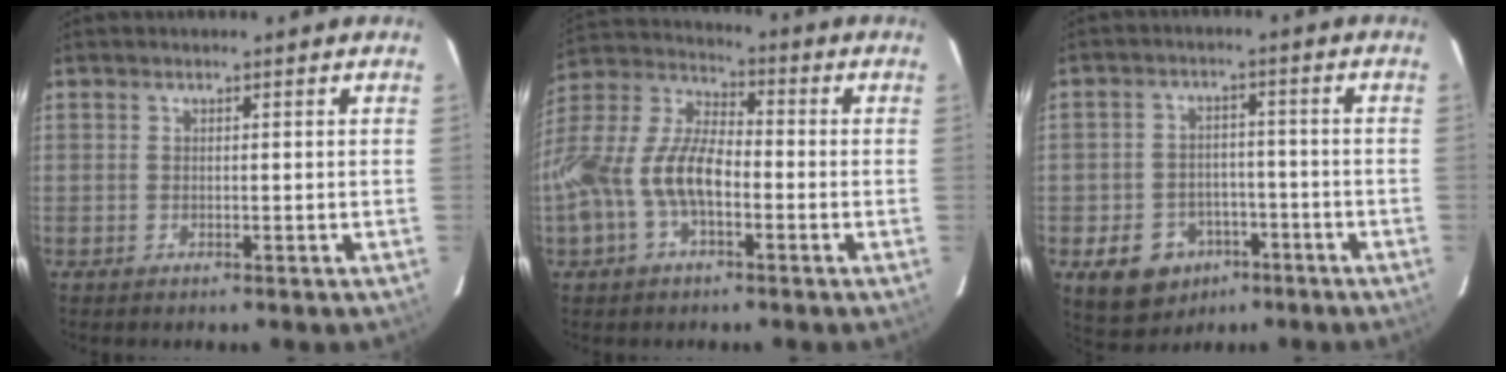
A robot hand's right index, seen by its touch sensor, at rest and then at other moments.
{"total": 15.2, "force": [-4.4, 7.6, 12.3], "torque": [-0.257, 0.009, -0.090]}
{"total": 11.0, "force": [-5.9, 8.4, 4.1], "torque": [-0.102, 0.019, -0.068]}